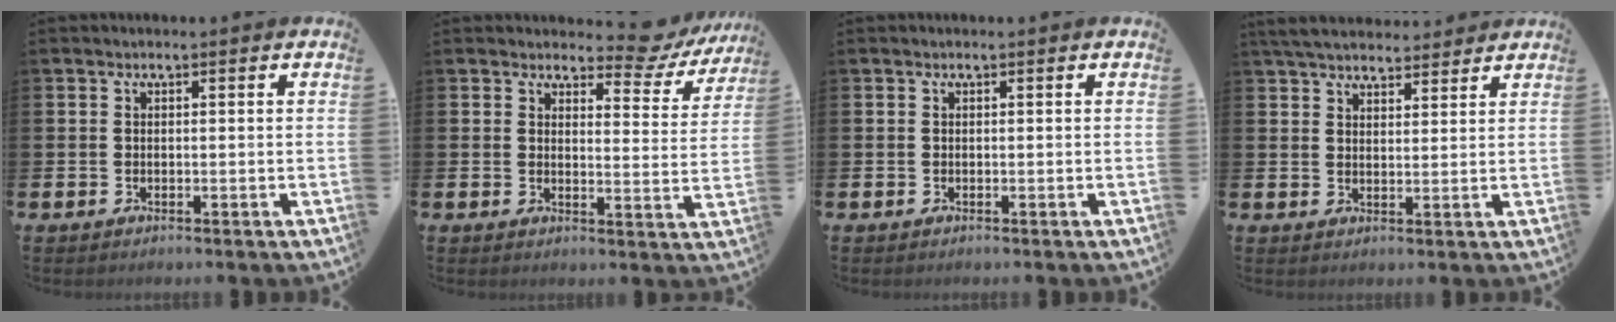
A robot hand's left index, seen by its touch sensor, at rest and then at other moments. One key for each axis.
{"total": 5.0, "fx": 4.5, "fy": 1.6, "fz": 1.3, "tx": -0.016, "ty": -0.031, "tz": 0.074}
{"total": 0.0}
{"total": 5.0, "fx": 4.8, "fy": 1.1, "fz": 0.8, "tx": -0.036, "ty": -0.017, "tz": 0.089}